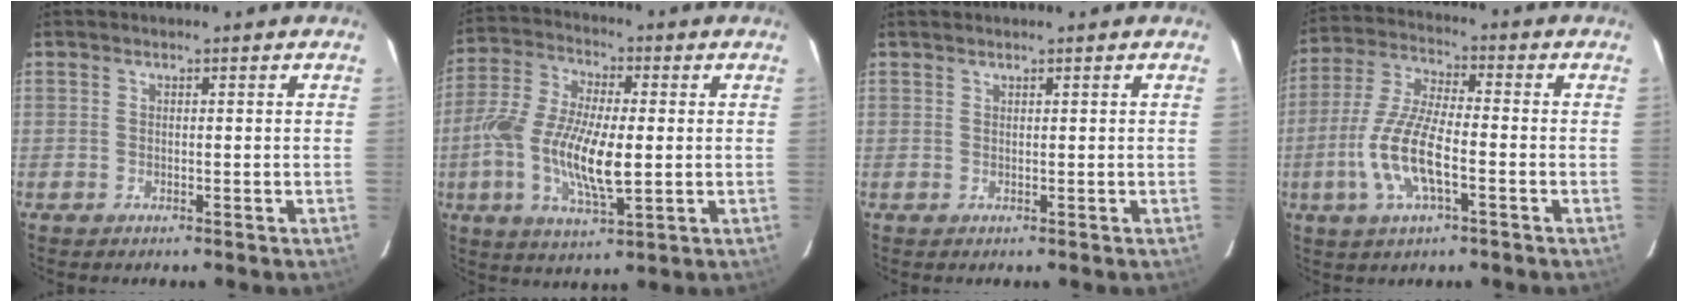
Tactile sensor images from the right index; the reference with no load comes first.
{"total": 14.4, "force": [-1.7, 5.4, 13.2], "torque": [-0.275, -0.002, -0.037]}
{"total": 0.6, "force": [0.6, -0.1, 0.1], "torque": [-0.001, 0.002, 0.012]}
{"total": 12.2, "force": [-3.8, 3.9, 11.0], "torque": [-0.235, -0.002, -0.076]}